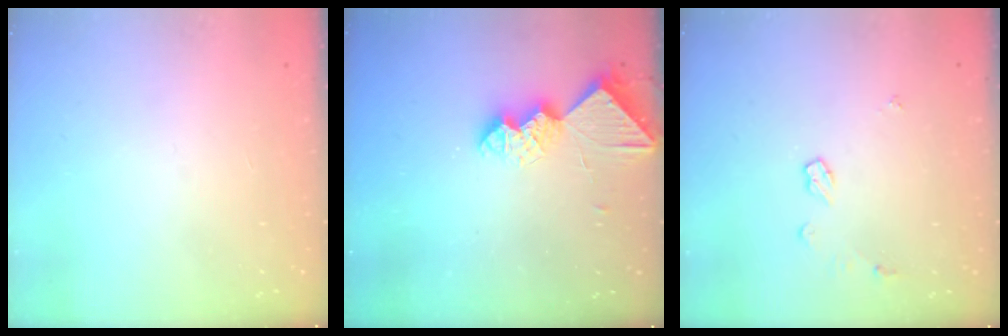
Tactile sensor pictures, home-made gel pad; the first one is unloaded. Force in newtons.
{"total": 10.6, "press": 10.6, "slide": 0.8}
{"total": 5.8, "press": 5.8, "slide": 0.5}